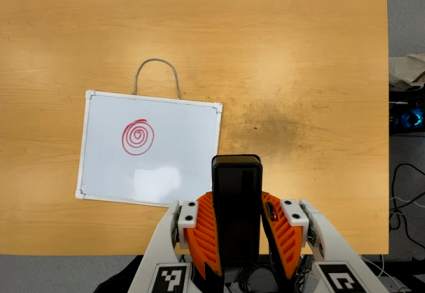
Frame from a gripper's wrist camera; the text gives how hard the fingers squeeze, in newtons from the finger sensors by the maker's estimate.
{"total": 4.0, "left": 2.9, "right": 5.1}